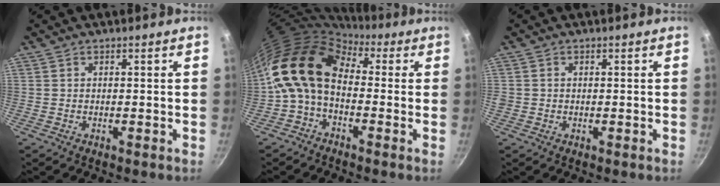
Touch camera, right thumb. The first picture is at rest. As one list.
[{"total": 13.2, "force": [0.3, 8.9, 9.7], "torque": [-0.160, 0.030, -0.020]}, {"total": 0.8, "force": [-0.1, 0.8, 0.2], "torque": [-0.002, 0.001, -0.002]}]